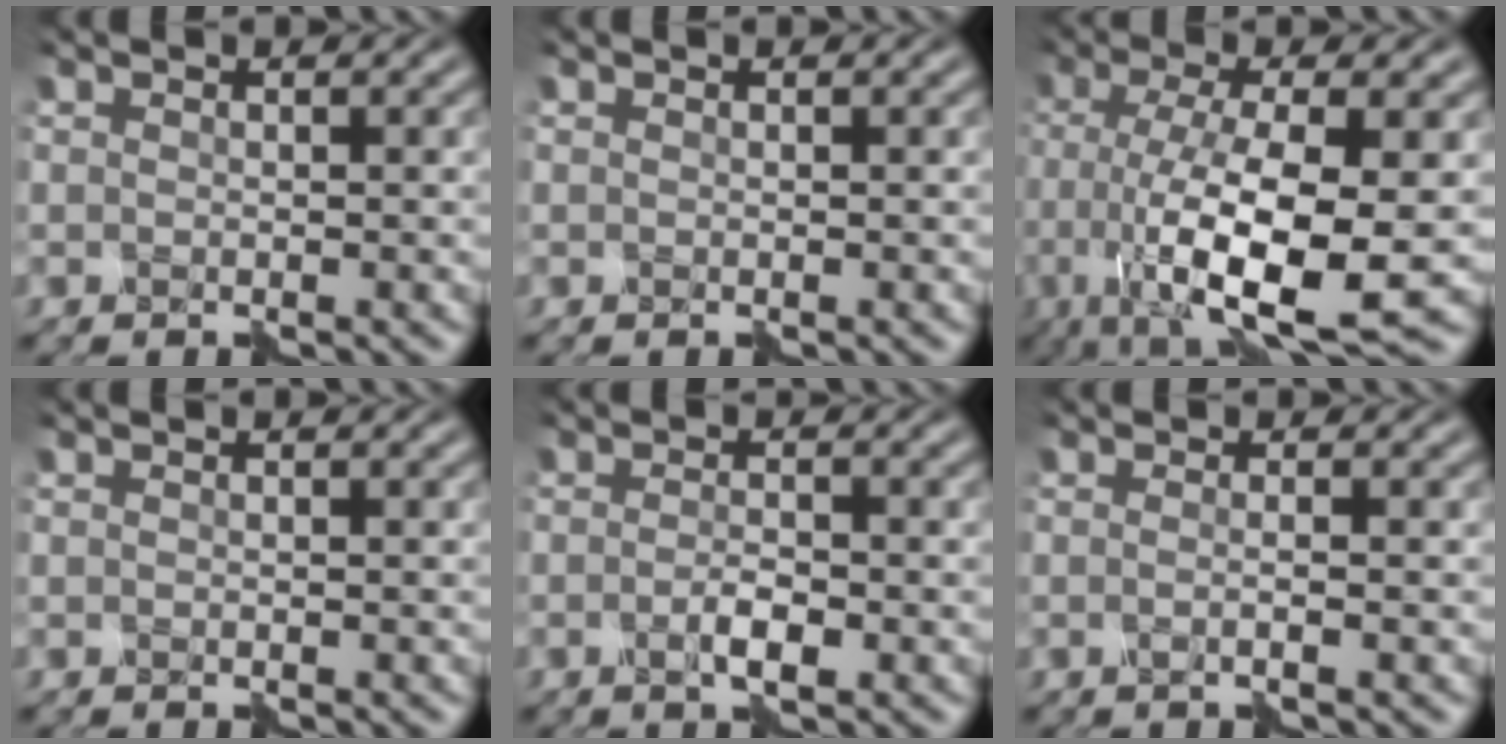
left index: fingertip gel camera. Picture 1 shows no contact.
{"total": 0.0}
{"total": 10.0, "force": [-2.5, 2.5, 9.4], "torque": [-0.168, -0.013, -0.037]}
{"total": 0.0}
{"total": 1.8, "force": [-0.6, 0.3, 1.6], "torque": [-0.034, 0.001, -0.013]}
{"total": 1.6, "force": [0.0, 0.4, 1.5], "torque": [-0.014, -0.006, -0.018]}